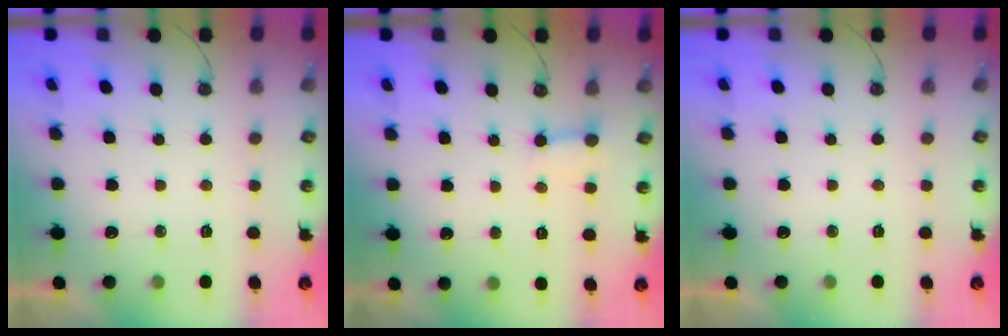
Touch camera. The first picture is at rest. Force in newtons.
{"total": 2.6, "press": 2.6, "slide": 0.4}
{"total": 0.0}